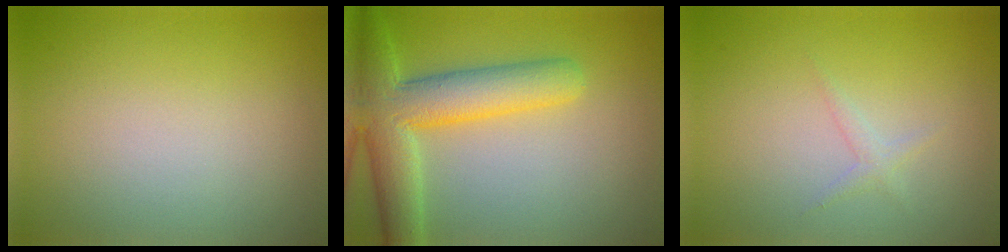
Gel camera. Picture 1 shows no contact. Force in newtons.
{"total": 7.5, "press": 7.5, "slide": 0.4}
{"total": 0.9, "press": 0.9, "slide": 0.0}